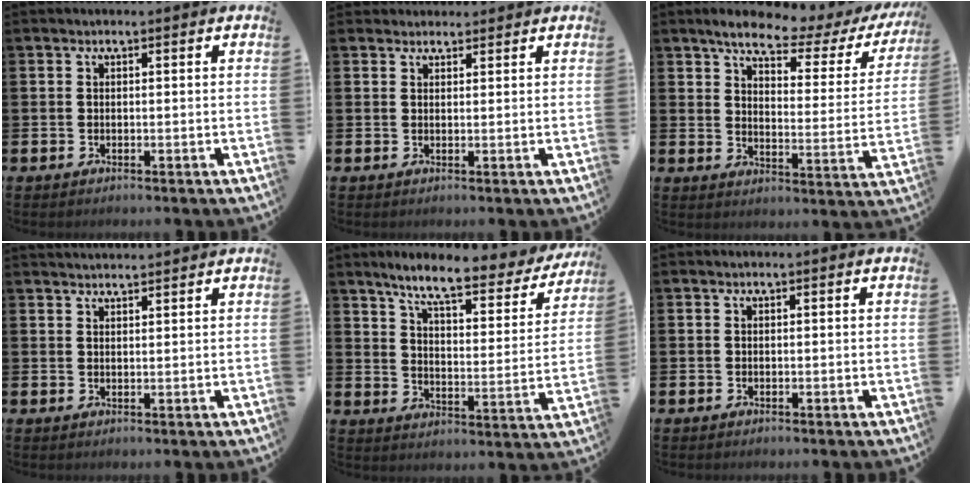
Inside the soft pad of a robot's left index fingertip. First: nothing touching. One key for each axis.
{"total": 1.9, "fx": 1.8, "fy": 0.6, "fz": -0.2, "tx": 0.015, "ty": -0.007, "tz": 0.030}
{"total": 7.1, "fx": 5.9, "fy": 1.9, "fz": 3.4, "tx": -0.080, "ty": -0.038, "tz": 0.092}
{"total": 2.1, "fx": 2.1, "fy": 0.1, "fz": 0.0, "tx": -0.001, "ty": -0.010, "tz": 0.037}
{"total": 7.7, "fx": 6.6, "fy": 1.2, "fz": 3.8, "tx": -0.084, "ty": -0.047, "tz": 0.104}
{"total": 0.0}